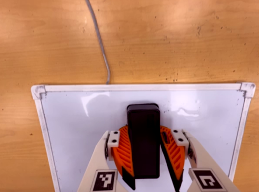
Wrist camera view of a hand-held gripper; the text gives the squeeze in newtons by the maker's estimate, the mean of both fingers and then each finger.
{"total": 13.3, "left": 14.7, "right": 12.0}